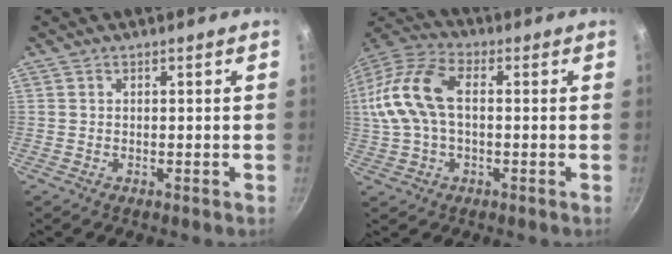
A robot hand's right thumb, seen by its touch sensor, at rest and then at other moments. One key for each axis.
{"total": 14.7, "fx": 1.2, "fy": 8.2, "fz": 12.1, "tx": -0.264, "ty": 0.024, "tz": 0.008}